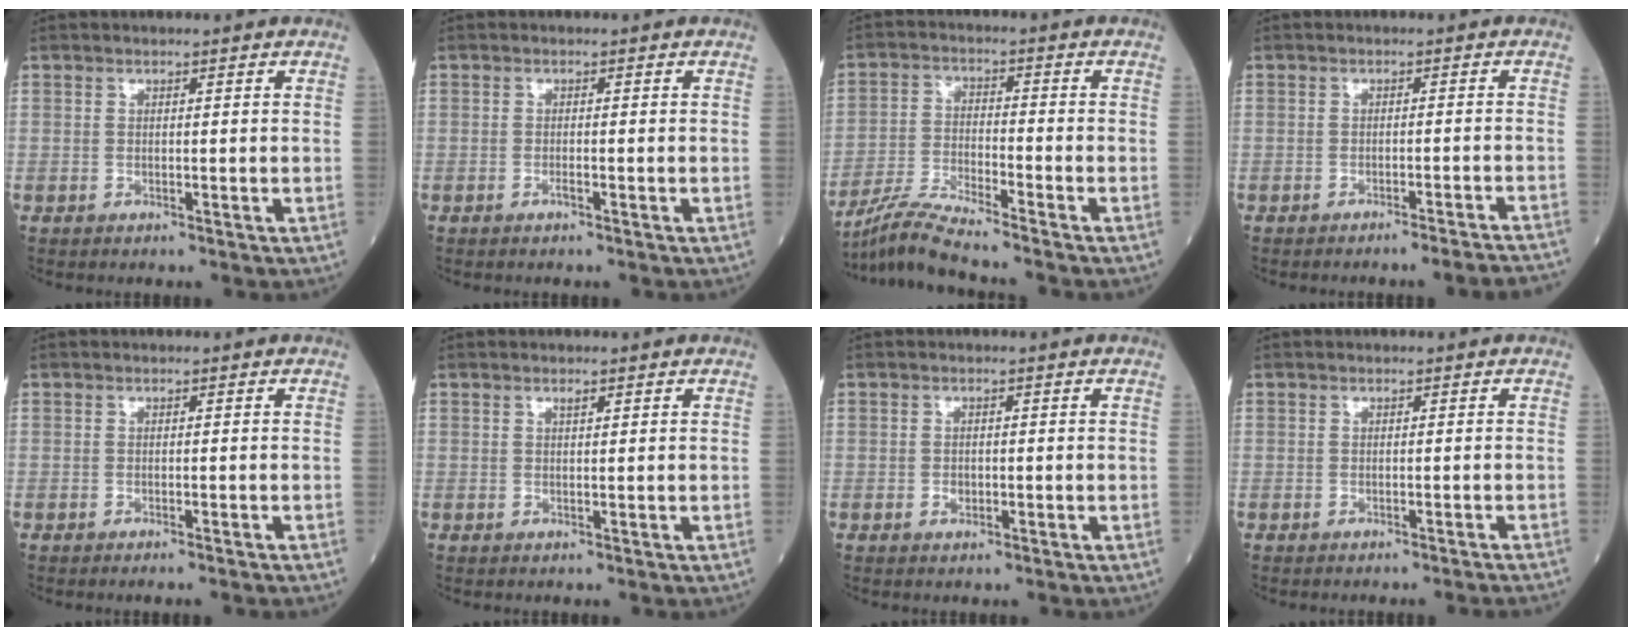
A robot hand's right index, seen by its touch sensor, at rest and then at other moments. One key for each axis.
{"total": 0.7, "fx": -0.5, "fy": 0.0, "fz": 0.6, "tx": -0.015, "ty": 0.000, "tz": -0.009}
{"total": 7.6, "fx": -6.9, "fy": -1.6, "fz": 2.5, "tx": -0.059, "ty": -0.023, "tz": -0.135}
{"total": 7.4, "fx": -7.0, "fy": -1.1, "fz": 2.3, "tx": -0.008, "ty": -0.011, "tz": -0.084}
{"total": 2.3, "fx": -2.0, "fy": -0.3, "fz": 1.1, "tx": -0.013, "ty": 0.000, "tz": -0.026}
{"total": 0.6, "fx": 0.4, "fy": 0.1, "fz": 0.4, "tx": -0.010, "ty": -0.001, "tz": 0.006}
{"total": 1.1, "fx": -0.3, "fy": 0.8, "fz": 0.6, "tx": -0.011, "ty": 0.002, "tz": -0.003}
{"total": 3.0, "fx": -2.8, "fy": -0.8, "fz": 0.8, "tx": -0.007, "ty": -0.004, "tz": -0.032}